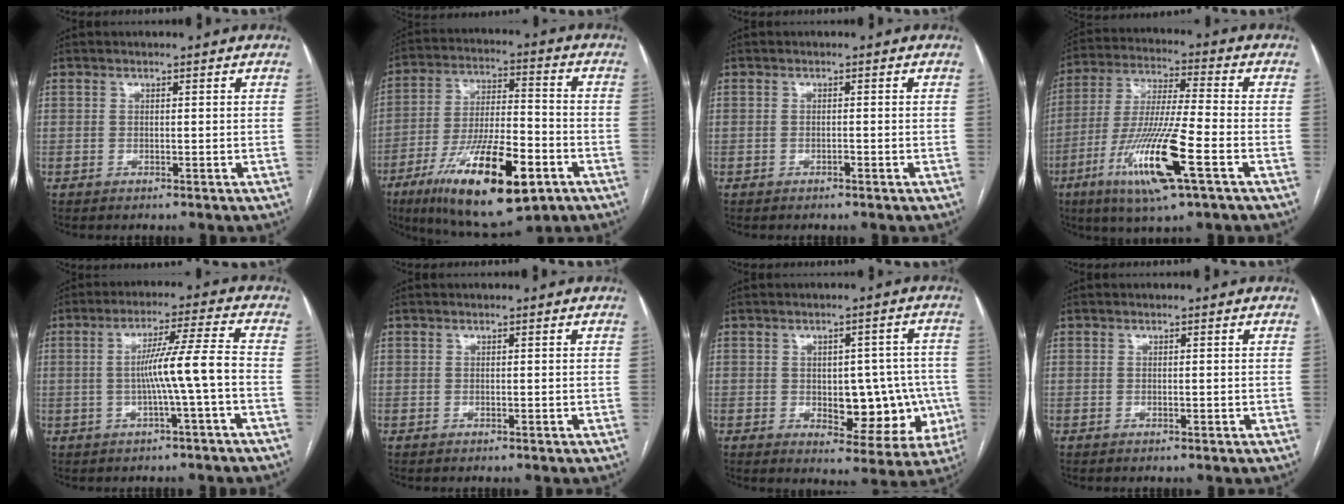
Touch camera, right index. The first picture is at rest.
{"total": 19.7, "force": [-9.7, 5.1, 16.4], "torque": [-0.297, -0.023, -0.156]}
{"total": 0.5, "force": [-0.4, 0.1, 0.3], "torque": [-0.011, 0.000, -0.006]}
{"total": 15.7, "force": [-6.5, 0.7, 14.2], "torque": [-0.290, -0.024, -0.117]}
{"total": 7.7, "force": [-1.5, -1.2, 7.5], "torque": [-0.128, 0.016, -0.022]}
{"total": 0.0}
{"total": 11.1, "force": [-2.0, 5.9, 9.2], "torque": [-0.094, 0.020, -0.010]}
{"total": 0.0}